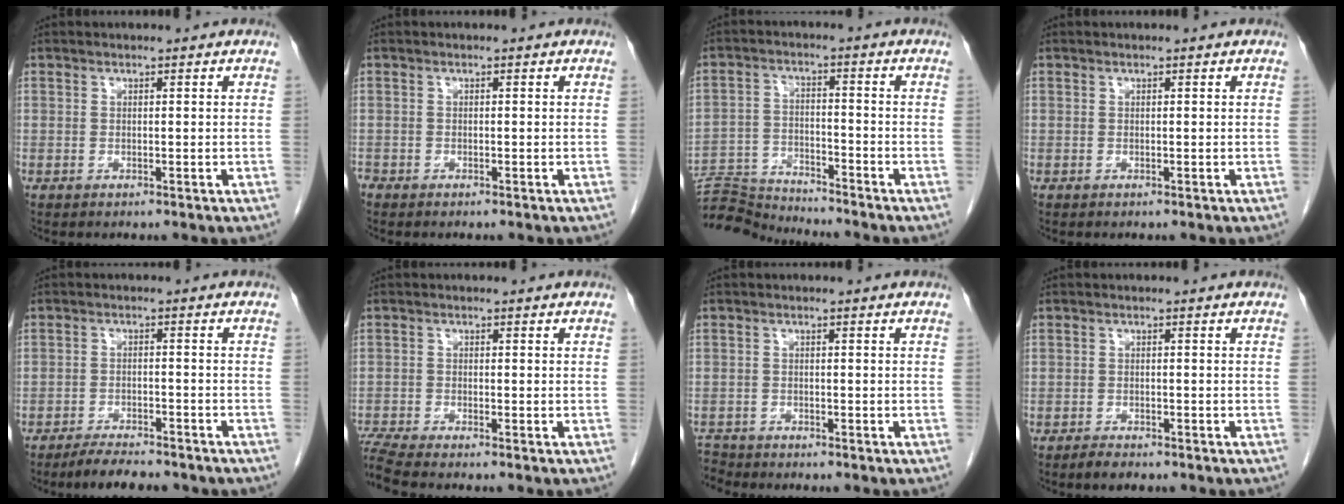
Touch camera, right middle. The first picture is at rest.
{"total": 0.6, "force": [-0.5, 0.2, 0.1], "torque": [-0.004, 0.000, -0.012]}
{"total": 8.7, "force": [-8.7, -0.4, 0.0], "torque": [-0.001, 0.000, -0.159]}
{"total": 0.0}
{"total": 7.1, "force": [-6.2, 1.6, 3.1], "torque": [-0.047, -0.010, -0.093]}
{"total": 4.2, "force": [-3.8, -1.0, 1.3], "torque": [-0.034, -0.014, -0.075]}
{"total": 2.5, "force": [-2.5, 0.3, -0.6], "torque": [0.011, -0.012, -0.045]}
{"total": 1.9, "force": [-1.6, 0.5, 0.9], "torque": [-0.022, -0.003, -0.024]}